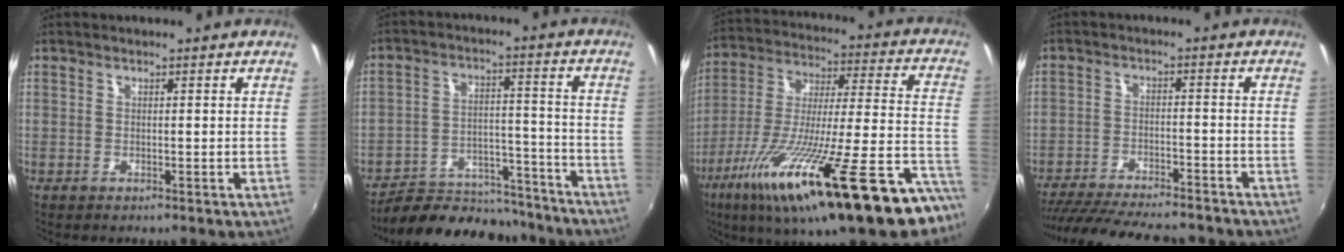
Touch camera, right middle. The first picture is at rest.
{"total": 18.8, "force": [-16.7, 6.3, 6.0], "torque": [-0.118, 0.027, -0.228]}
{"total": 32.9, "force": [-20.2, 4.5, 25.6], "torque": [-0.413, -0.082, -0.319]}
{"total": 20.0, "force": [-17.2, 4.2, 9.2], "torque": [-0.179, -0.028, -0.254]}